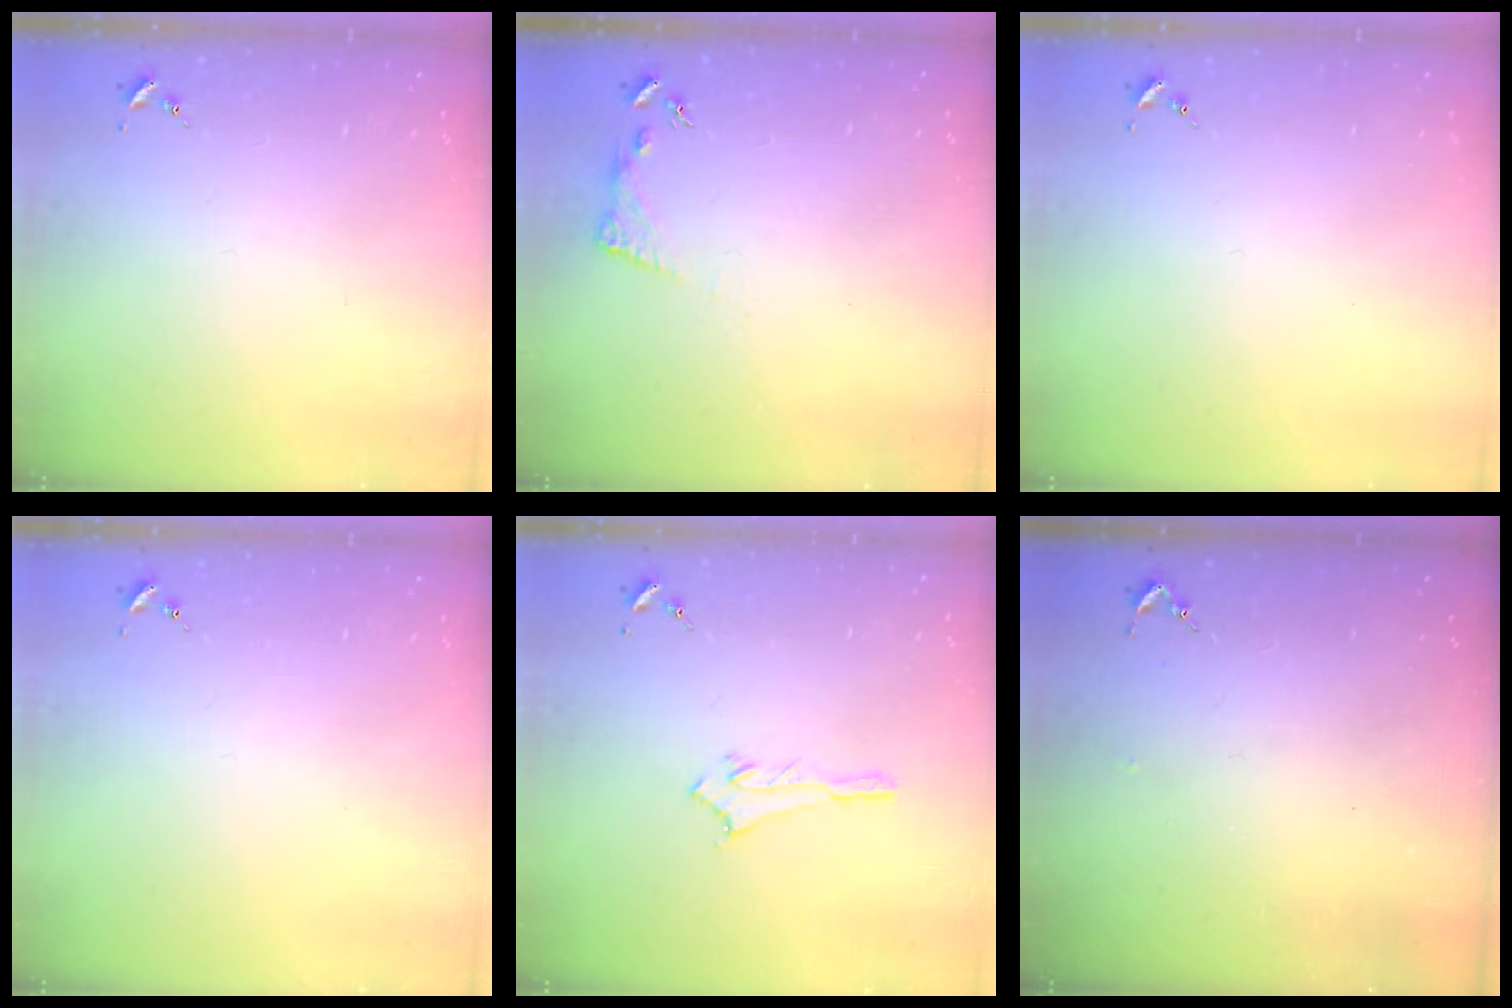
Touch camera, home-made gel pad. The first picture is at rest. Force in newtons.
{"total": 6.0, "press": 6.0, "slide": 0.4}
{"total": 0.0}
{"total": 0.0}
{"total": 2.9, "press": 2.8, "slide": 0.4}
{"total": 2.6, "press": 2.5, "slide": 0.3}